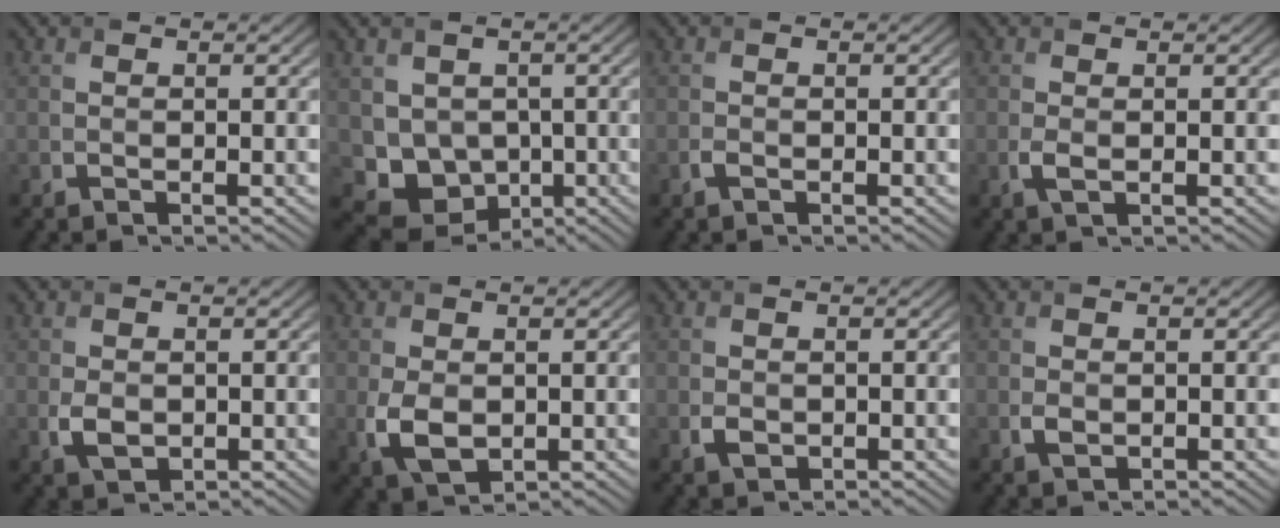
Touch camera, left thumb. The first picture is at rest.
{"total": 6.3, "force": [0.0, 5.5, 3.0], "torque": [-0.077, -0.032, 0.006]}
{"total": 0.7, "force": [-0.4, 0.4, 0.5], "torque": [-0.012, -0.001, -0.008]}
{"total": 1.4, "force": [-0.2, 0.6, 1.2], "torque": [-0.032, -0.003, -0.005]}
{"total": 2.5, "force": [-0.3, 1.9, 1.7], "torque": [-0.040, -0.010, -0.003]}
{"total": 4.3, "force": [-0.5, 2.9, 3.2], "torque": [-0.079, -0.013, -0.003]}
{"total": 1.4, "force": [-0.3, 1.1, 0.8], "torque": [-0.017, -0.007, -0.004]}
{"total": 1.2, "force": [-0.1, 0.8, 0.8], "torque": [-0.019, -0.006, -0.001]}